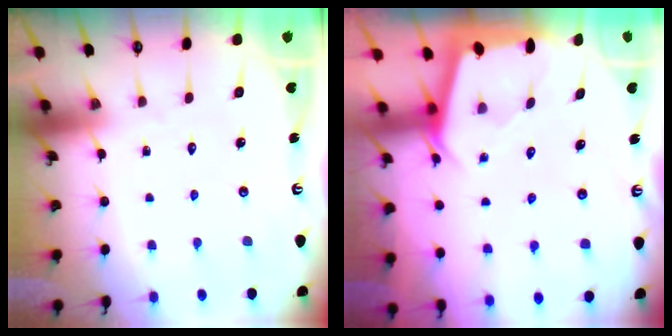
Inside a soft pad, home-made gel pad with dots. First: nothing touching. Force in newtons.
{"total": 2.0, "press": 2.0, "slide": 0.3}